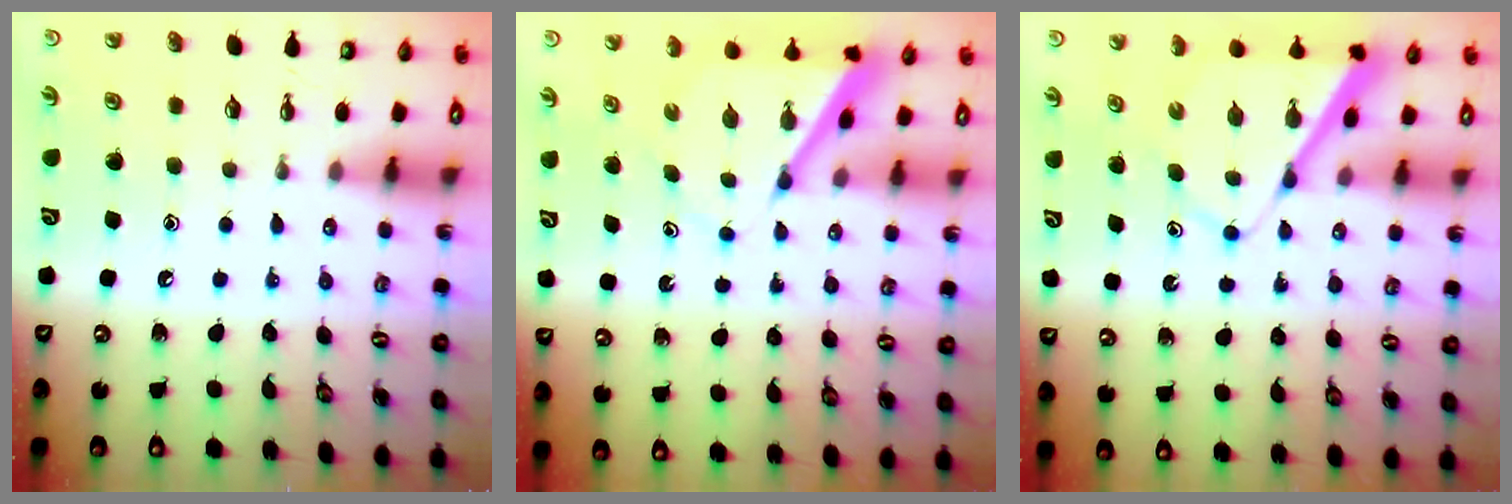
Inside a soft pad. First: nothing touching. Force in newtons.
{"total": 5.6, "press": 5.6, "slide": 0.4}
{"total": 6.9, "press": 6.9, "slide": 0.5}